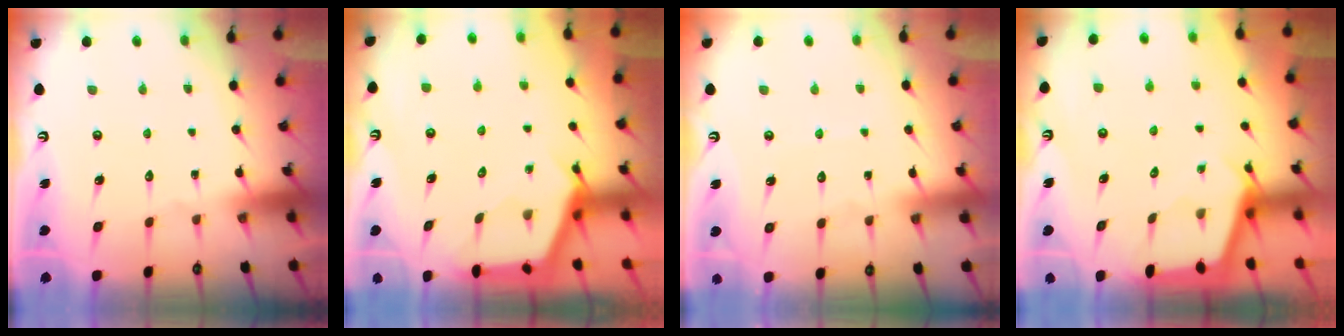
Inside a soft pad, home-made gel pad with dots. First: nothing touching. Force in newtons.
{"total": 2.7, "press": 2.7, "slide": 0.3}
{"total": 3.8, "press": 3.8, "slide": 0.6}
{"total": 2.4, "press": 2.4, "slide": 0.3}